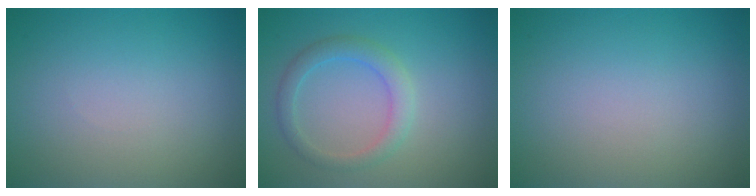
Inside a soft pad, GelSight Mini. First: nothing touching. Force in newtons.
{"total": 2.4, "press": 2.4, "slide": 0.1}
{"total": 0.0}